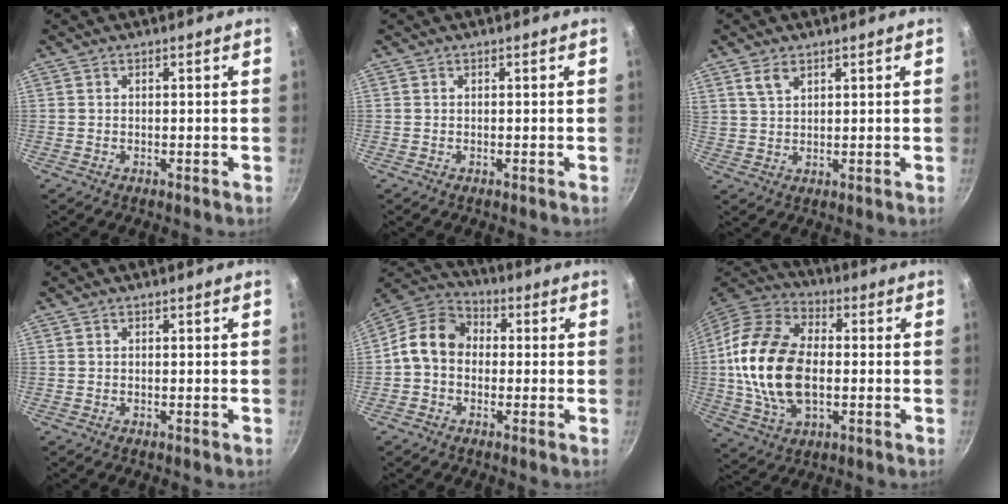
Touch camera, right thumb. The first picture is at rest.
{"total": 0.0}
{"total": 3.9, "force": [2.3, 2.0, 2.4], "torque": [-0.041, -0.004, 0.050]}
{"total": 0.0}
{"total": 10.1, "force": [-0.4, 8.1, 5.9], "torque": [-0.077, 0.033, -0.035]}
{"total": 20.3, "force": [-0.7, 12.7, 15.9], "torque": [-0.297, 0.019, -0.020]}